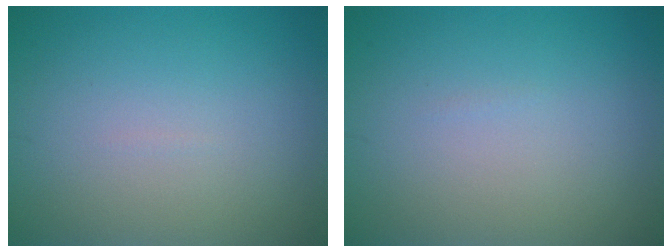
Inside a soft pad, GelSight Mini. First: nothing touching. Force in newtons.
{"total": 0.0}